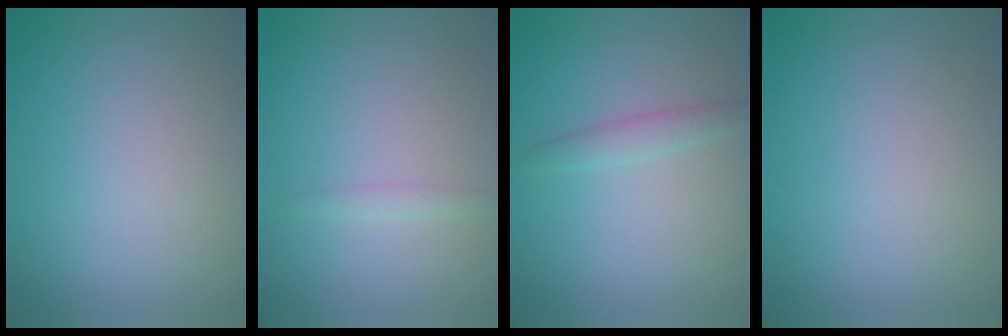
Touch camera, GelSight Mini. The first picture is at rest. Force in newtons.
{"total": 0.8, "press": 0.8, "slide": 0.1}
{"total": 1.5, "press": 1.5, "slide": 0.0}
{"total": 0.0}